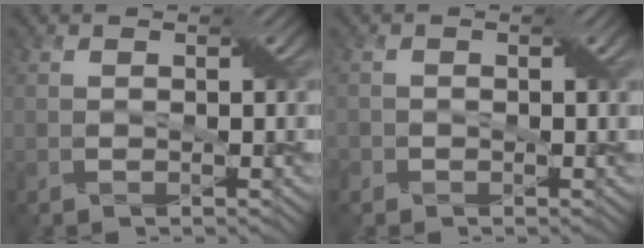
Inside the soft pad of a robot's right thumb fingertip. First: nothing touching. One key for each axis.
{"total": 1.1, "fx": -0.5, "fy": 0.9, "fz": 0.4, "tx": -0.011, "ty": -0.002, "tz": -0.010}